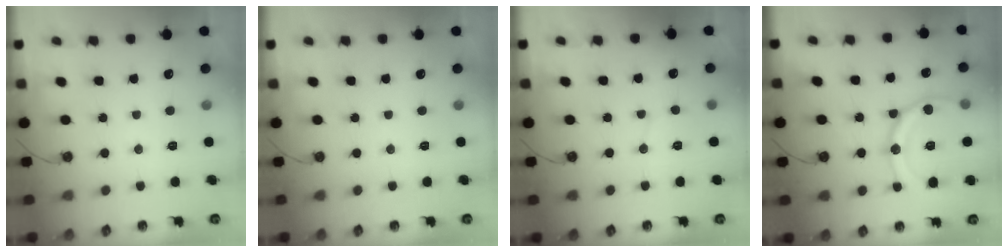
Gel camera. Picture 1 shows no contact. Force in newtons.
{"total": 0.0}
{"total": 3.1, "press": 3.1, "slide": 0.3}
{"total": 15.9, "press": 15.9, "slide": 1.5}